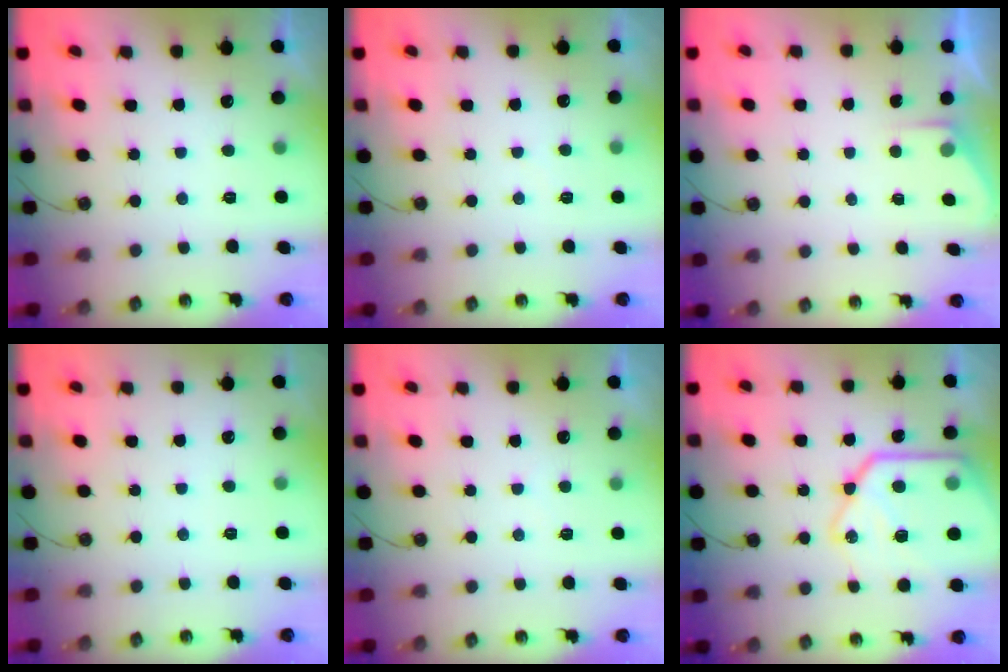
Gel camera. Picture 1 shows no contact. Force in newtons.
{"total": 2.8, "press": 2.8, "slide": 0.4}
{"total": 2.4, "press": 2.4, "slide": 0.4}
{"total": 2.5, "press": 2.5, "slide": 0.3}
{"total": 3.6, "press": 3.6, "slide": 0.4}
{"total": 22.9, "press": 22.7, "slide": 2.9}